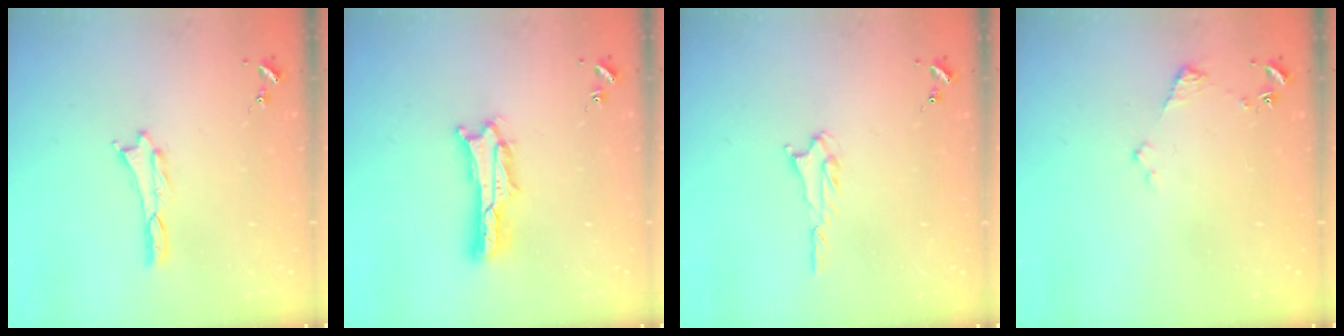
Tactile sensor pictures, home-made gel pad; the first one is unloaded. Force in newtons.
{"total": 3.0, "press": 2.9, "slide": 0.3}
{"total": 1.8, "press": 1.7, "slide": 0.3}
{"total": 2.2, "press": 2.2, "slide": 0.3}